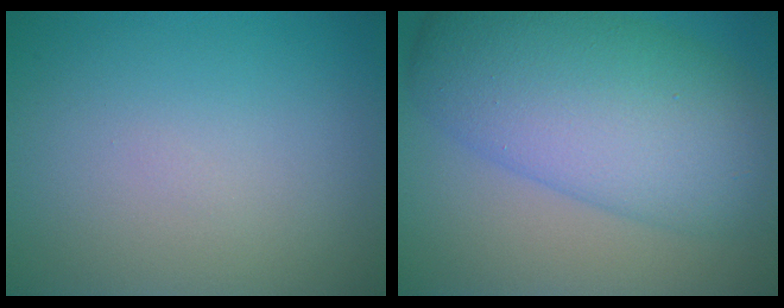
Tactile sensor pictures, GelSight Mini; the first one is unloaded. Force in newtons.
{"total": 10.9, "press": 10.9, "slide": 0.1}